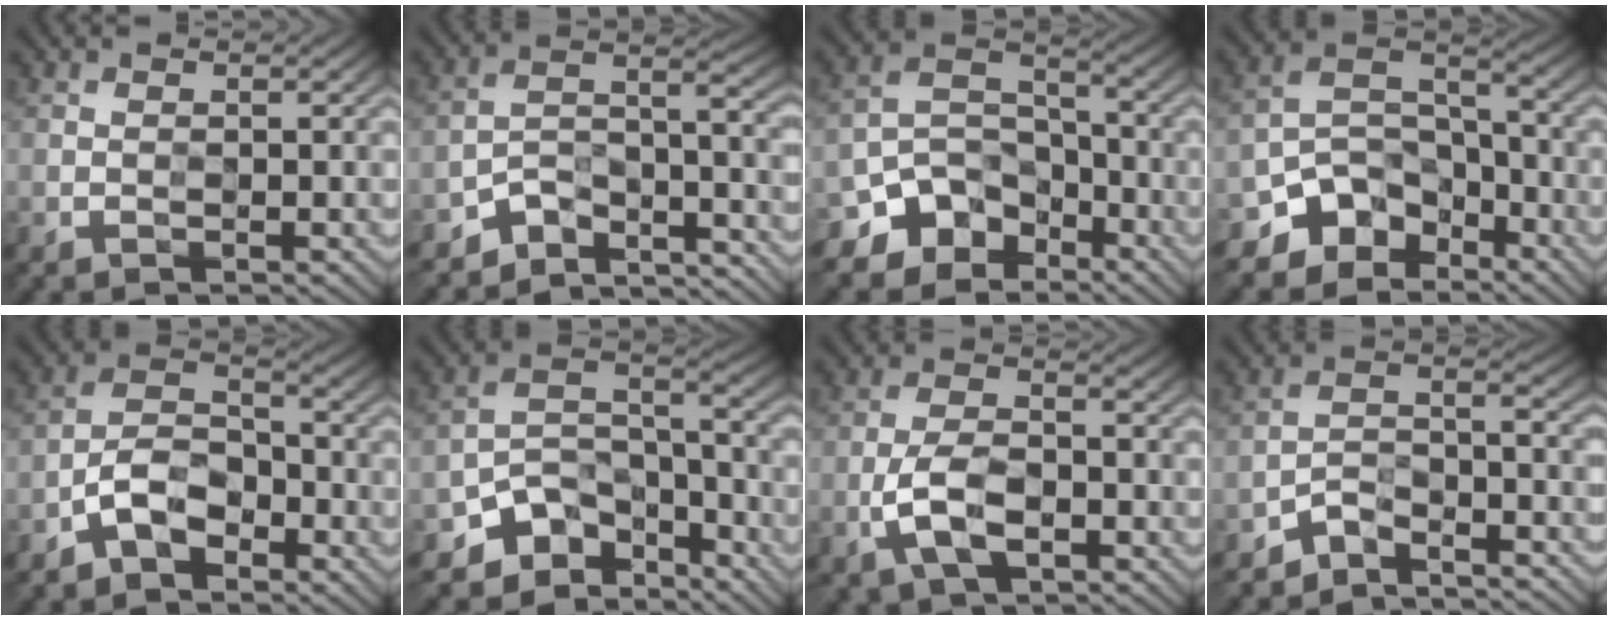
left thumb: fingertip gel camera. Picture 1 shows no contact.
{"total": 9.2, "force": [-7.5, 3.1, 4.3], "torque": [-0.061, -0.004, -0.147]}
{"total": 11.1, "force": [-8.2, 6.7, 3.5], "torque": [-0.084, -0.008, -0.143]}
{"total": 10.1, "force": [-7.5, 5.7, 3.7], "torque": [-0.072, 0.000, -0.141]}
{"total": 5.9, "force": [-3.4, 3.1, 3.7], "torque": [-0.063, 0.012, -0.079]}
{"total": 9.5, "force": [-7.0, 4.9, 4.1], "torque": [-0.065, -0.005, -0.132]}
{"total": 6.3, "force": [-2.6, 3.2, 4.9], "torque": [-0.106, -0.001, -0.057]}
{"total": 6.8, "force": [-5.8, 1.7, 2.9], "torque": [-0.054, -0.002, -0.115]}